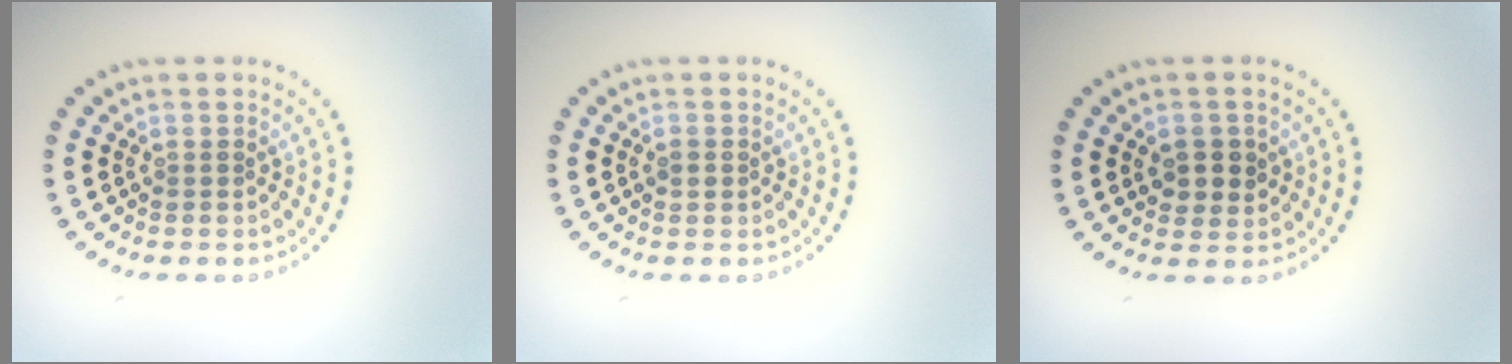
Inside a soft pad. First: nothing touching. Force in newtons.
{"total": 1.0, "press": 1.0, "slide": 0.1}
{"total": 2.4, "press": 2.3, "slide": 0.6}